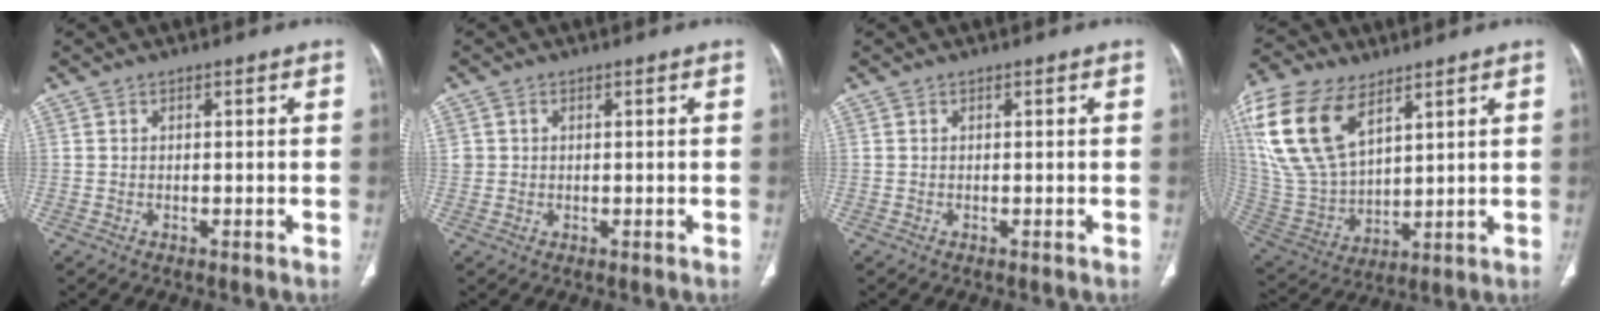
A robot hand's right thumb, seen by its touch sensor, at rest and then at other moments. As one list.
[{"total": 1.5, "force": [0.4, 1.4, 0.3], "torque": [0.003, -0.001, 0.008]}, {"total": 0.0}, {"total": 20.9, "force": [10.4, 11.3, 14.2], "torque": [-0.301, -0.028, 0.212]}]